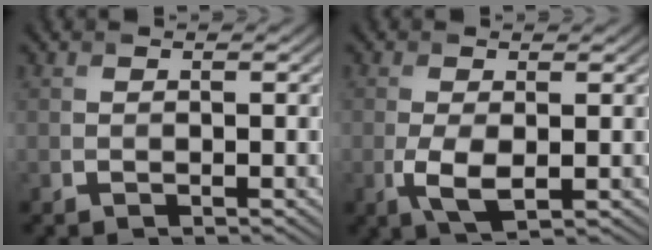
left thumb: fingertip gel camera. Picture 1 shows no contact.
{"total": 3.9, "force": [-0.7, 1.7, 3.4], "torque": [-0.084, -0.009, -0.011]}